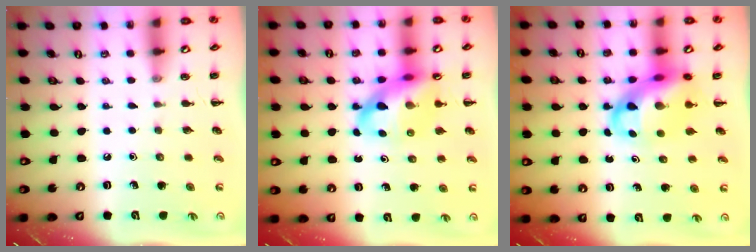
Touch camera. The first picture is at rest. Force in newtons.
{"total": 12.5, "press": 11.9, "slide": 3.6}
{"total": 12.3, "press": 11.8, "slide": 3.2}